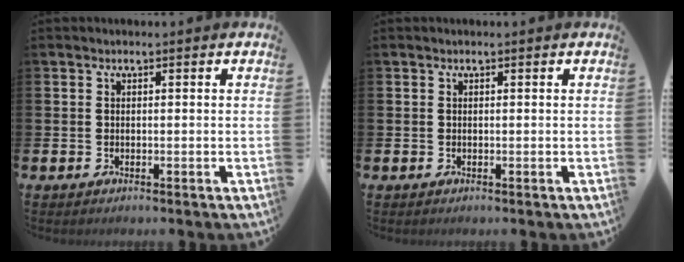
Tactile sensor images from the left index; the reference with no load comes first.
{"total": 0.0}